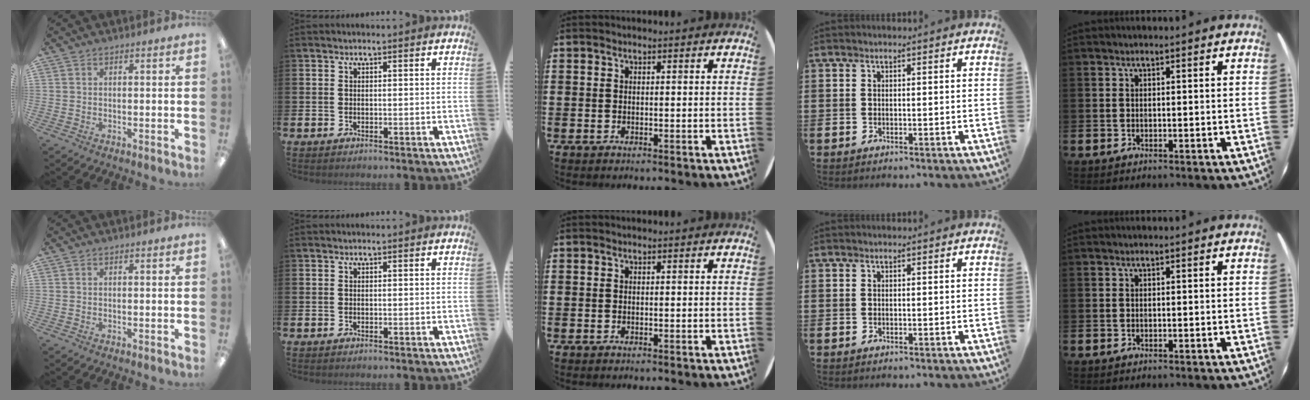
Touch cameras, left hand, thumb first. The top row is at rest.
{}